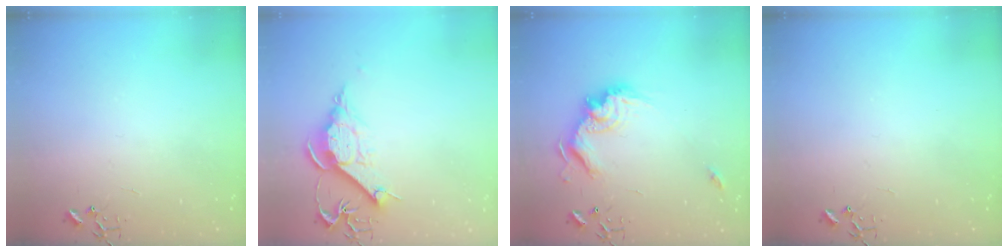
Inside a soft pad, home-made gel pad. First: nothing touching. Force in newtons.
{"total": 11.2, "press": 11.2, "slide": 1.0}
{"total": 16.3, "press": 16.2, "slide": 1.6}
{"total": 0.0}